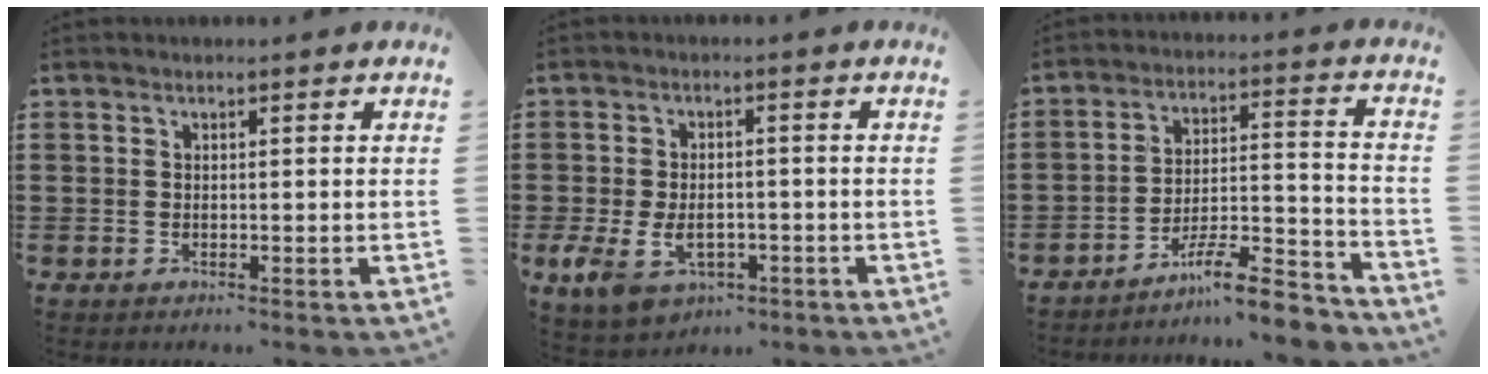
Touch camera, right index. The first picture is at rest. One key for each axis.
{"total": 5.9, "fx": -2.1, "fy": 3.8, "fz": 4.0, "tx": -0.089, "ty": -0.002, "tz": -0.044}
{"total": 9.2, "fx": -8.0, "fy": 1.3, "fz": 4.4, "tx": -0.060, "ty": 0.025, "tz": -0.148}